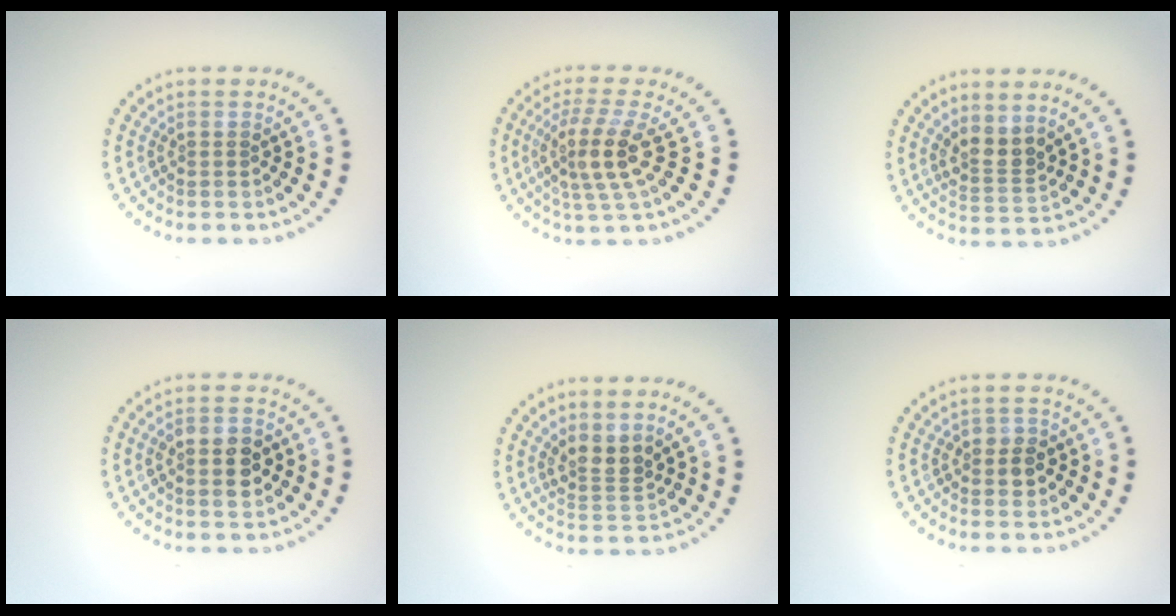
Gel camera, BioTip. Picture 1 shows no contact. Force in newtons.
{"total": 3.9, "press": 3.3, "slide": 2.0}
{"total": 2.7, "press": 2.2, "slide": 1.4}
{"total": 3.3, "press": 3.3, "slide": 0.4}
{"total": 2.6, "press": 2.0, "slide": 1.6}
{"total": 1.9, "press": 1.9, "slide": 0.5}